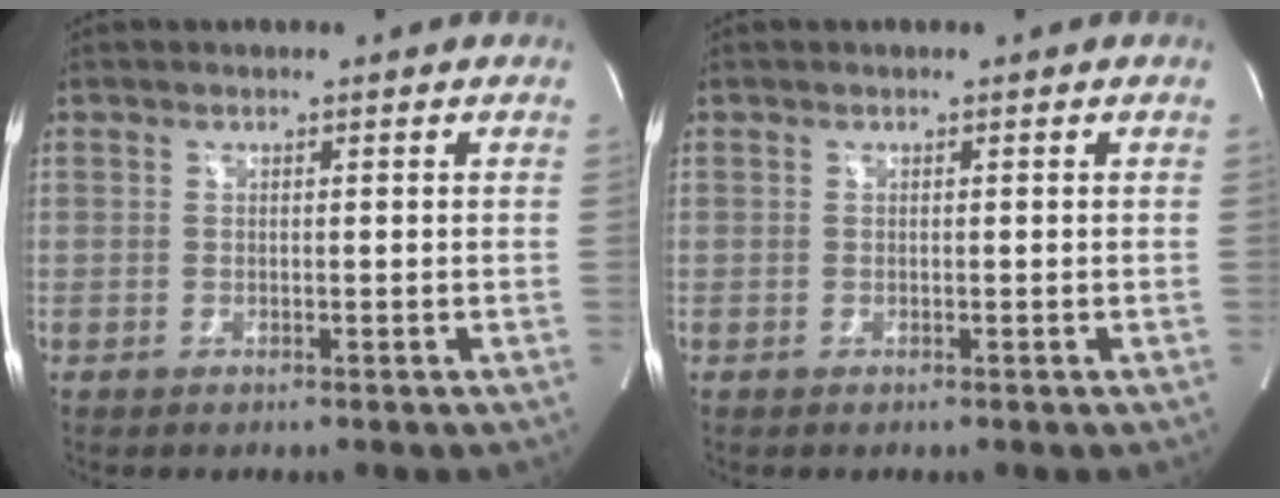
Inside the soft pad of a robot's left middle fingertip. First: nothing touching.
{"total": 0.0}